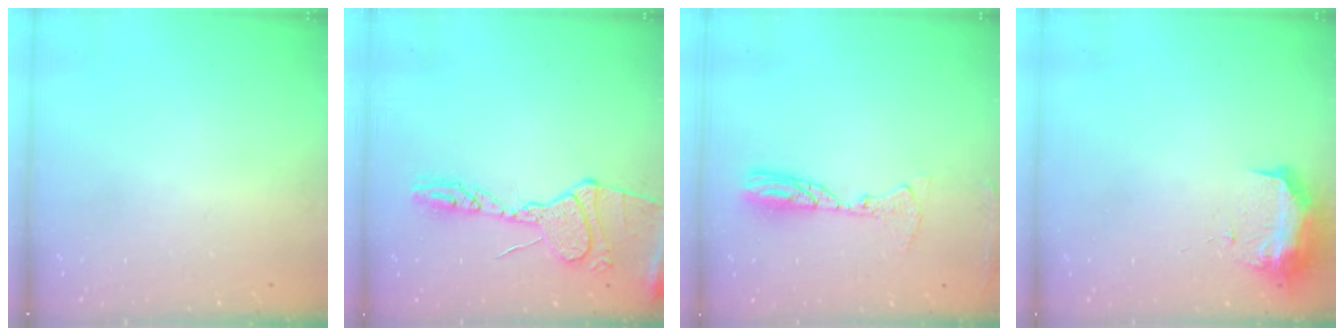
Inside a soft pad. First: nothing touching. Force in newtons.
{"total": 14.4, "press": 14.3, "slide": 1.2}
{"total": 9.1, "press": 8.9, "slide": 1.7}
{"total": 9.0, "press": 9.0, "slide": 0.6}